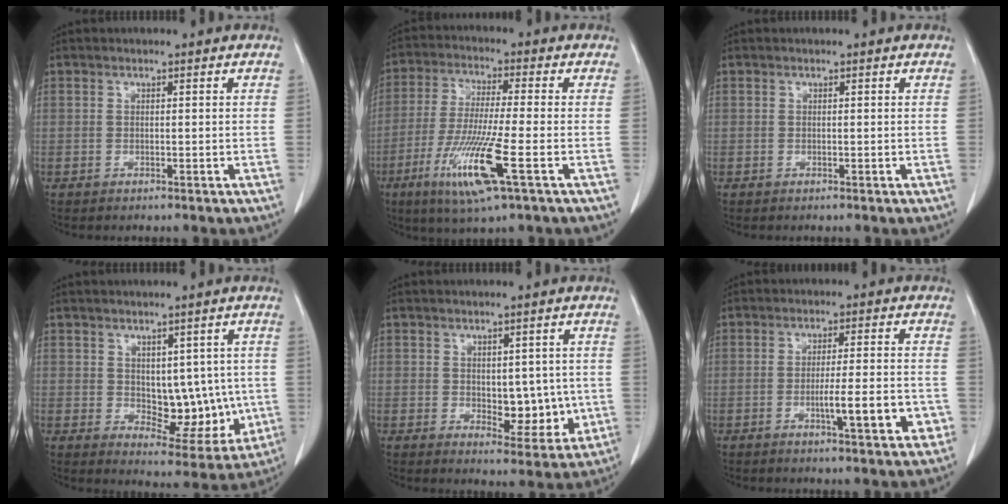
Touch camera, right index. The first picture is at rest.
{"total": 12.0, "force": [-4.8, 0.1, 11.1], "torque": [-0.227, -0.026, -0.088]}
{"total": 0.0}
{"total": 9.1, "force": [0.2, 5.4, 7.3], "torque": [-0.076, 0.004, 0.027]}
{"total": 6.4, "force": [-0.1, 3.5, 5.4], "torque": [-0.057, -0.002, 0.015]}
{"total": 7.1, "force": [-2.3, 0.9, 6.6], "torque": [-0.094, 0.000, -0.028]}